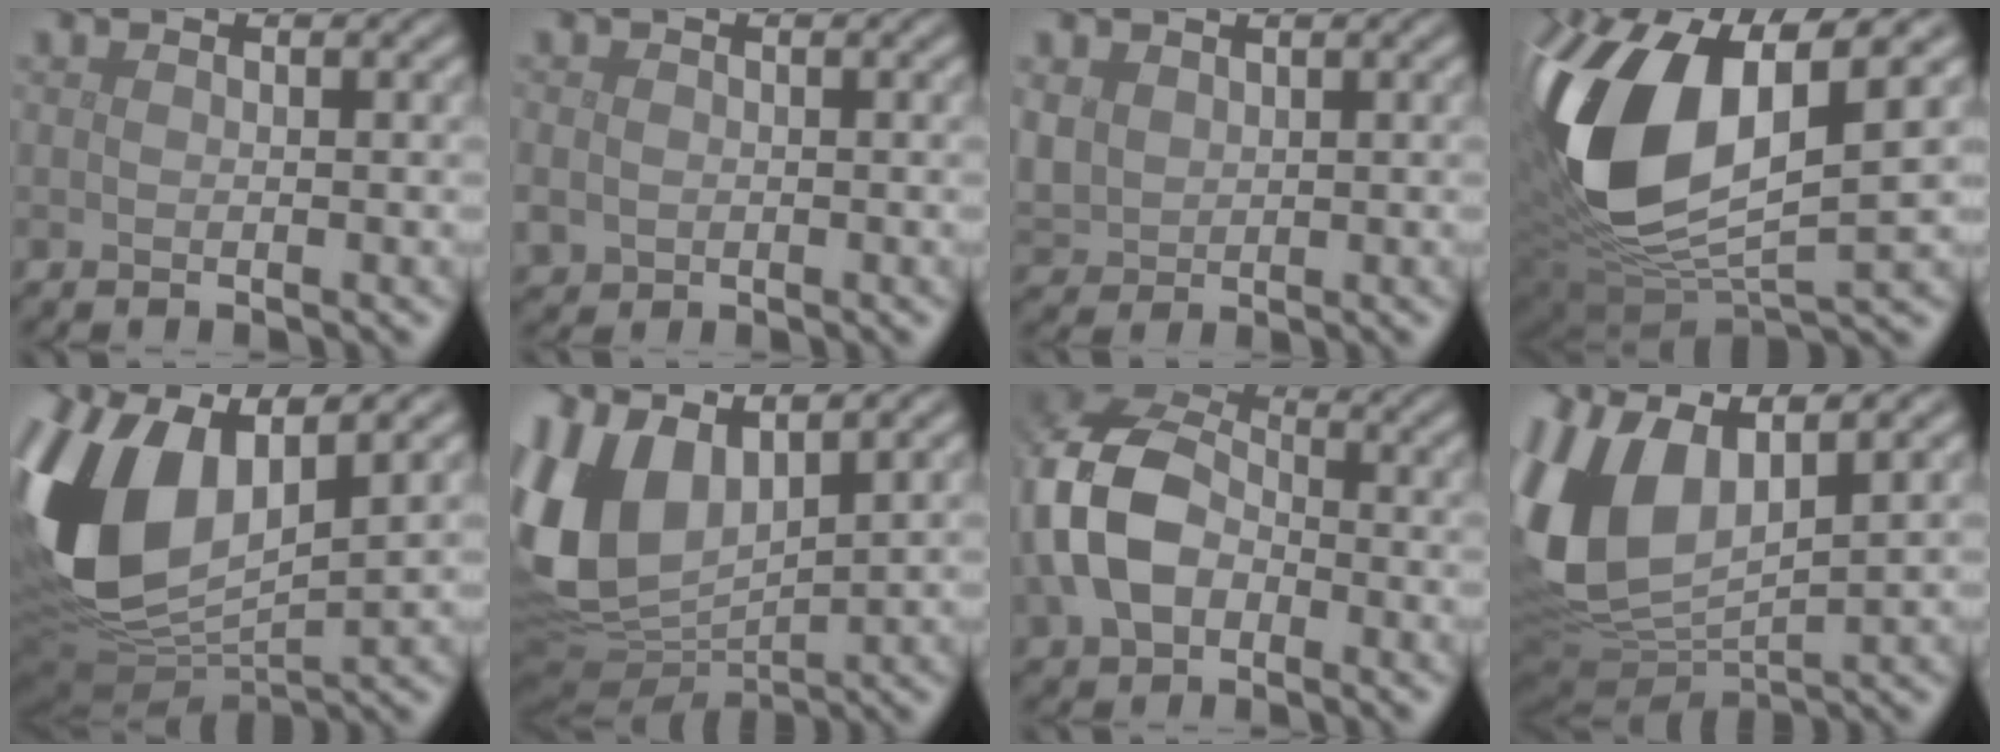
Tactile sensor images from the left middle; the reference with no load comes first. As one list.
[{"total": 2.0, "force": [-0.3, 1.9, 0.7], "torque": [-0.018, -0.008, -0.004]}, {"total": 2.8, "force": [1.1, 2.3, 1.2], "torque": [-0.040, 0.001, 0.024]}, {"total": 14.6, "force": [2.4, 7.7, 12.2], "torque": [-0.269, -0.012, 0.044]}, {"total": 13.2, "force": [2.6, 7.5, 10.6], "torque": [-0.260, -0.001, 0.040]}, {"total": 9.5, "force": [2.8, 5.9, 6.9], "torque": [-0.172, -0.005, 0.057]}, {"total": 9.1, "force": [-1.6, 6.6, 6.1], "torque": [-0.154, 0.003, -0.041]}, {"total": 12.1, "force": [3.0, 6.8, 9.5], "torque": [-0.255, 0.005, 0.052]}]